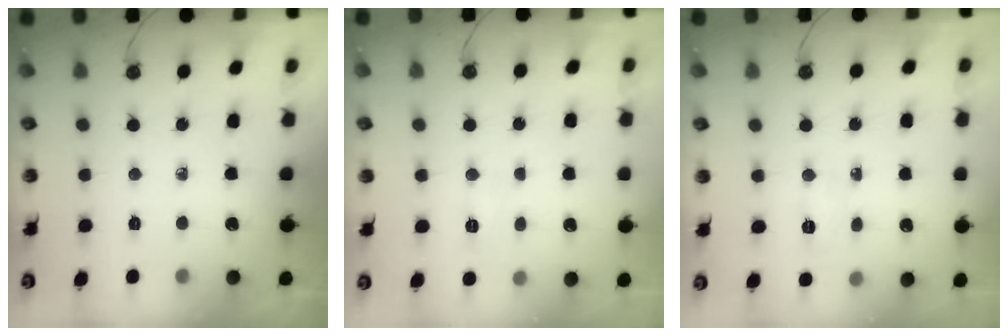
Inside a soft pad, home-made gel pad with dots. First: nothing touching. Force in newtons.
{"total": 5.3, "press": 5.2, "slide": 0.7}
{"total": 3.0, "press": 2.9, "slide": 0.8}